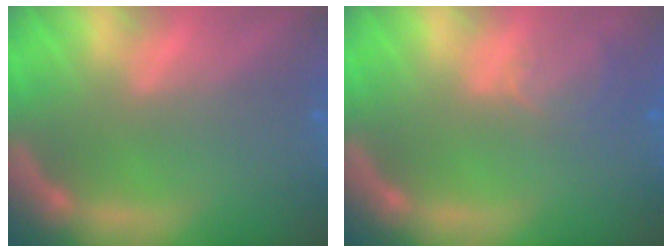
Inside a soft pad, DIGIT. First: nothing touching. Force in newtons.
{"total": 2.5}